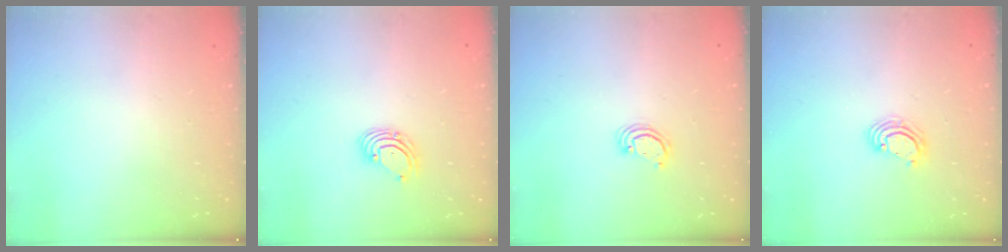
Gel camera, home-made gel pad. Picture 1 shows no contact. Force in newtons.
{"total": 2.7, "press": 2.7, "slide": 0.3}
{"total": 2.3, "press": 2.3, "slide": 0.3}
{"total": 3.5, "press": 3.5, "slide": 0.2}